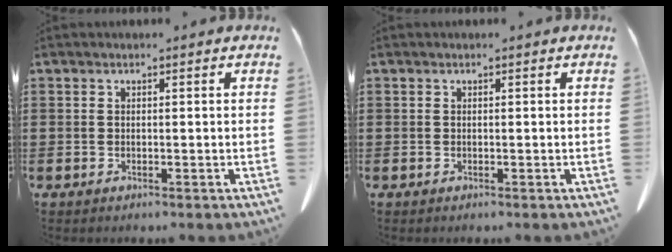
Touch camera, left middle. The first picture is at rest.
{"total": 0.0}